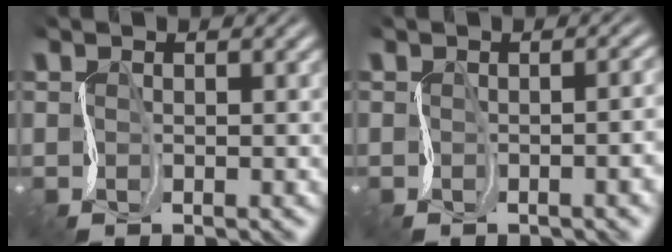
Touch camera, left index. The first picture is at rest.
{"total": 5.5, "force": [-0.7, 2.7, 4.7], "torque": [-0.015, 0.013, -0.014]}